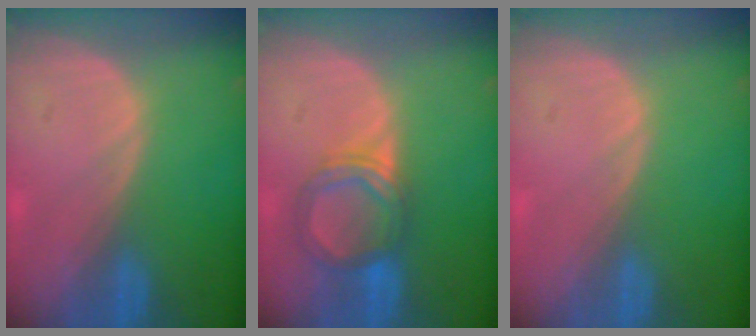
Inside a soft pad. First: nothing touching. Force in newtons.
{"total": 5.5, "press": 5.4, "slide": 1.4}
{"total": 0.0}